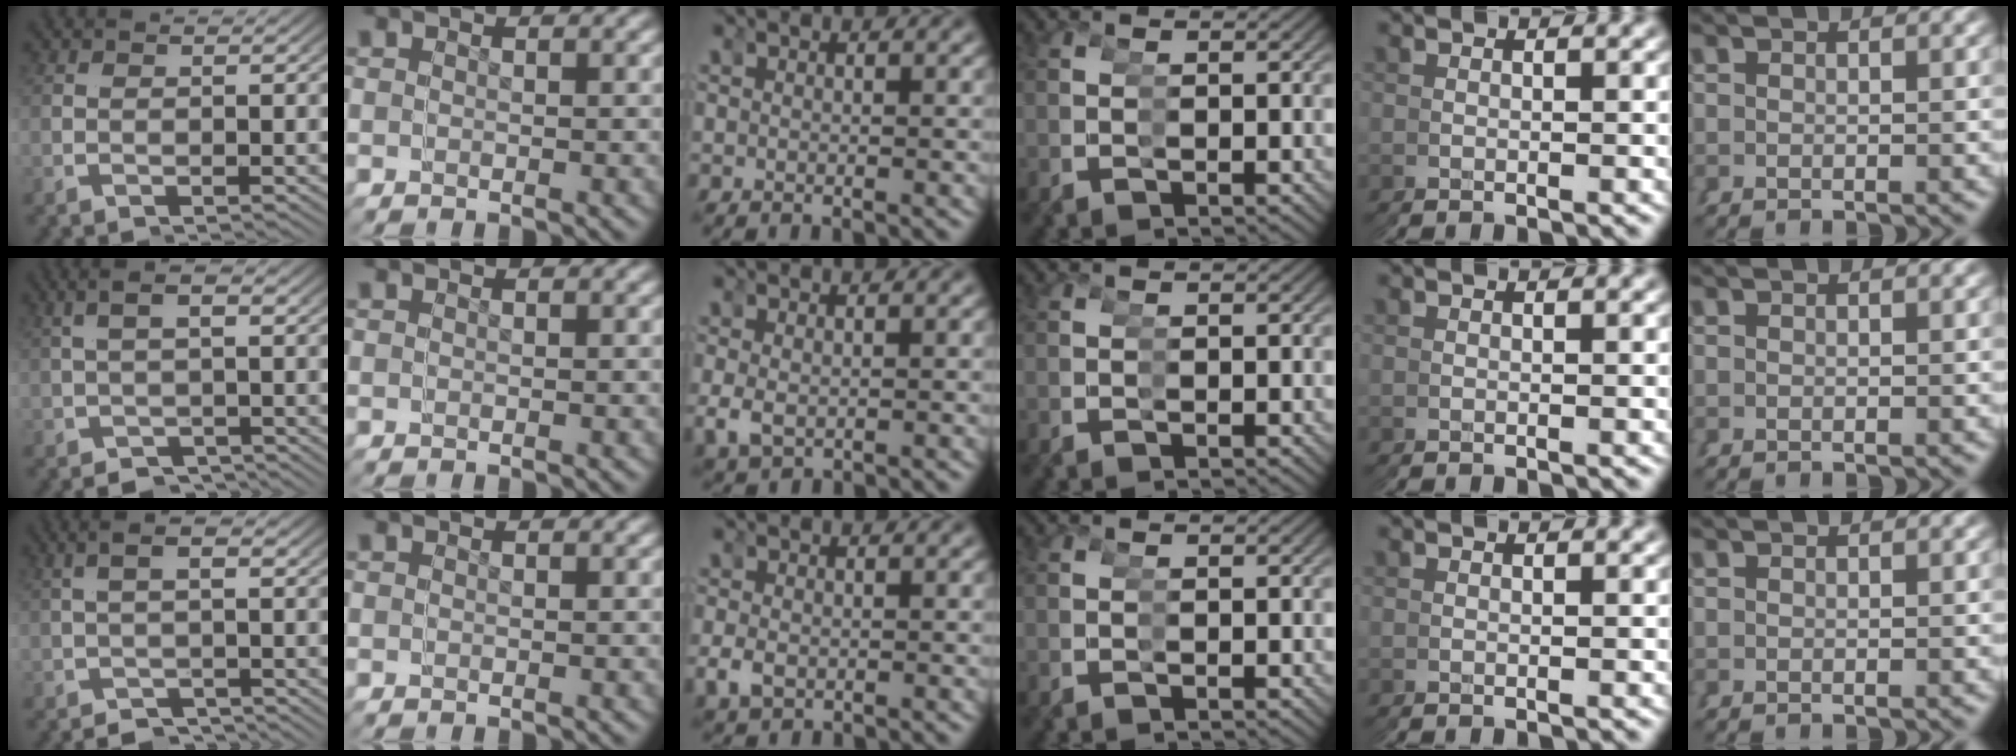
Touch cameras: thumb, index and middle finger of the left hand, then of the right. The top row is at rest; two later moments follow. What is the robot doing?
{"motion": "grasp_and_lifting", "object": "bandage"}